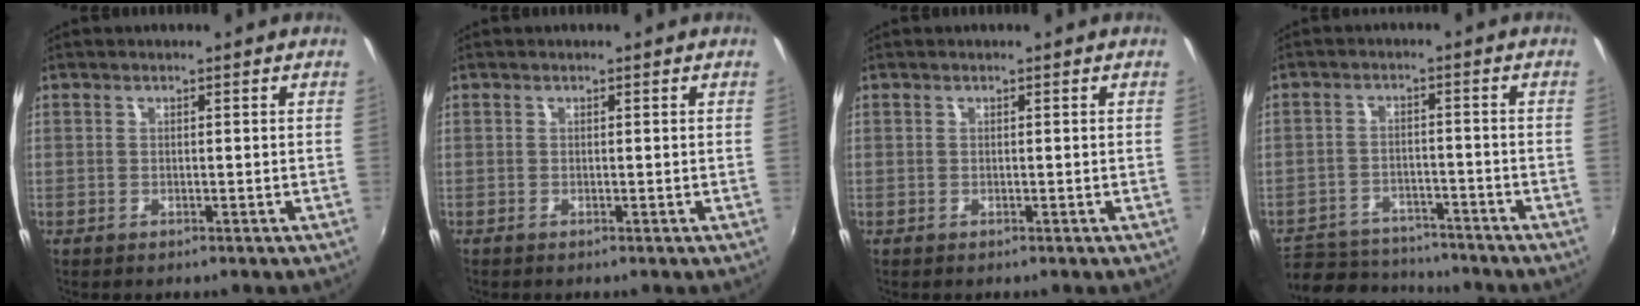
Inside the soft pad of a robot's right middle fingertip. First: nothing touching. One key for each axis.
{"total": 0.0}
{"total": 0.0}
{"total": 13.7, "fx": -11.4, "fy": 6.1, "fz": 4.5, "tx": -0.118, "ty": 0.001, "tz": -0.164}